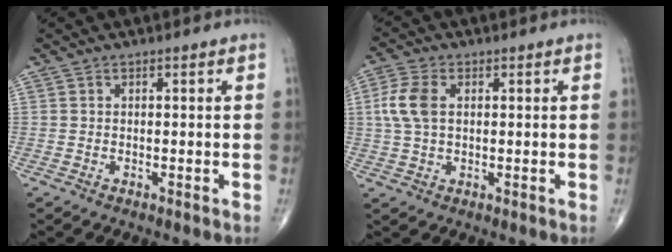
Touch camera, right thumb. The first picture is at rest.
{"total": 6.5, "force": [1.1, 3.9, 5.1], "torque": [-0.121, 0.010, 0.020]}